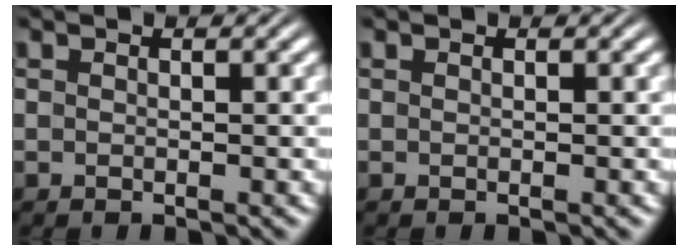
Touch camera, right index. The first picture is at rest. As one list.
[{"total": 0.0}]